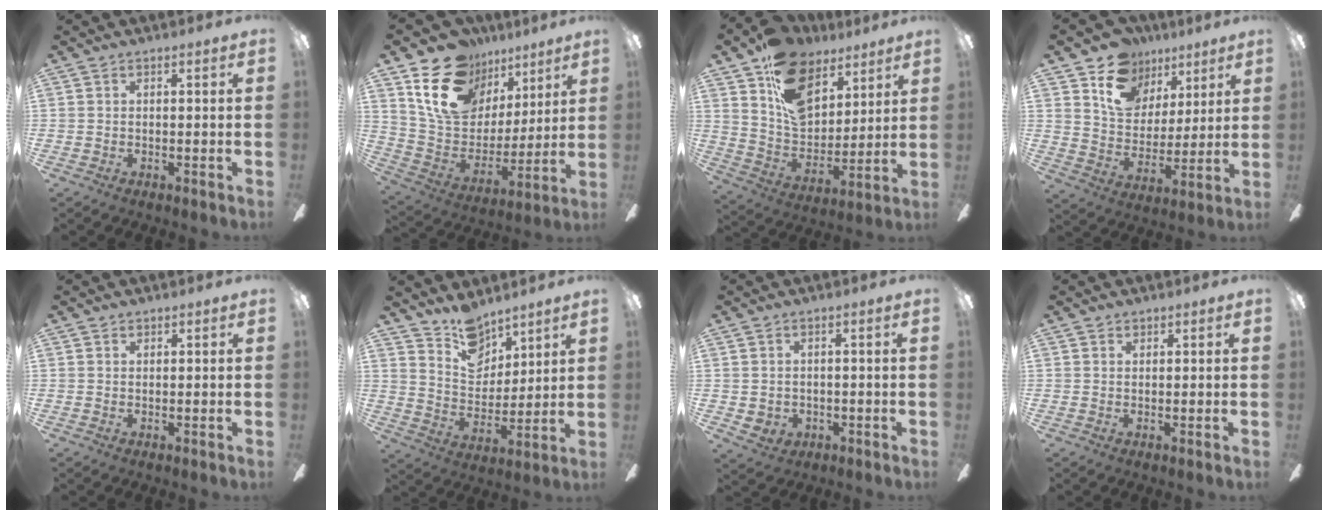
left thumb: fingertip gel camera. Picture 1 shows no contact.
{"total": 19.1, "force": [11.6, 12.8, 8.2], "torque": [-0.154, -0.054, 0.219]}
{"total": 17.7, "force": [10.4, 11.2, 8.9], "torque": [-0.151, -0.053, 0.198]}
{"total": 14.0, "force": [8.7, 10.0, 4.6], "torque": [-0.089, -0.049, 0.167]}
{"total": 0.8, "force": [0.7, 0.4, 0.1], "torque": [-0.003, 0.001, 0.013]}
{"total": 12.5, "force": [10.0, 6.5, 3.5], "torque": [-0.061, -0.063, 0.194]}
{"total": 2.1, "force": [0.5, 1.9, 0.6], "torque": [-0.015, -0.001, 0.009]}
{"total": 1.0, "force": [0.9, 0.5, 0.1], "torque": [0.006, -0.003, 0.015]}